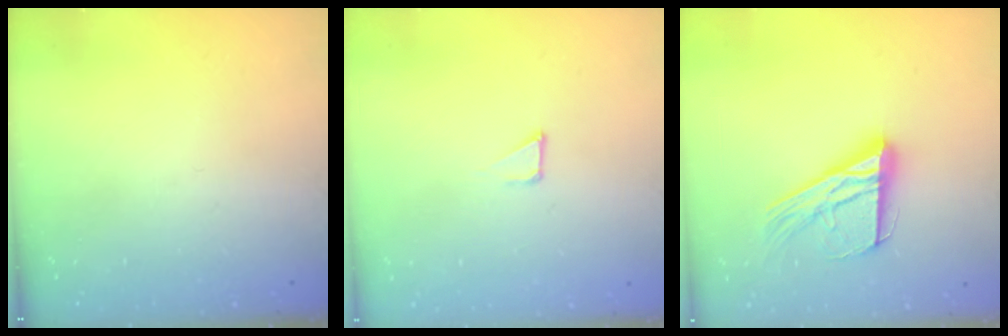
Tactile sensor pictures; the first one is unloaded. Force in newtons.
{"total": 1.6, "press": 1.6, "slide": 0.1}
{"total": 17.6, "press": 17.5, "slide": 1.7}